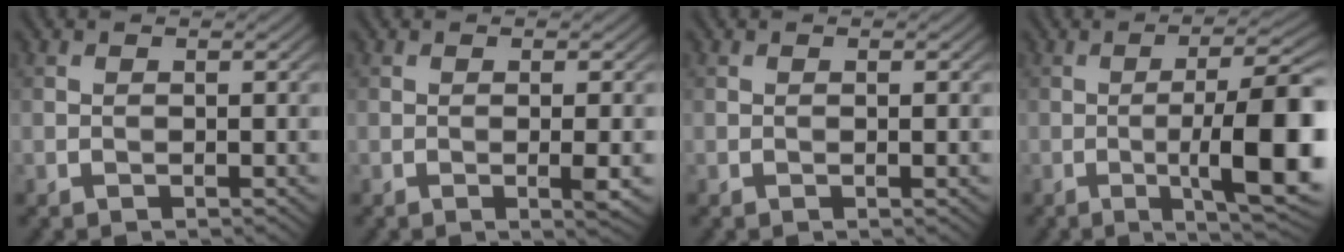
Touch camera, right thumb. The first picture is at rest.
{"total": 2.2, "force": [-0.3, 0.1, 2.2], "torque": [-0.041, 0.000, -0.006]}
{"total": 0.7, "force": [-0.1, 0.0, 0.7], "torque": [-0.011, -0.001, -0.001]}
{"total": 13.3, "force": [-2.6, 2.8, 12.7], "torque": [-0.171, 0.013, -0.038]}